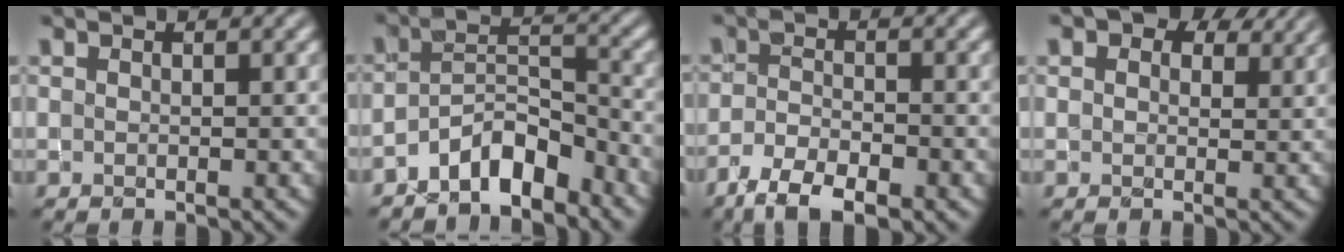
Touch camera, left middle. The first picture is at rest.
{"total": 5.3, "force": [-4.4, 1.7, 2.6], "torque": [-0.036, 0.012, -0.080]}
{"total": 5.0, "force": [-3.6, 1.6, 3.1], "torque": [-0.054, -0.002, -0.068]}
{"total": 4.5, "force": [2.8, 2.7, 2.3], "torque": [-0.037, 0.002, 0.034]}